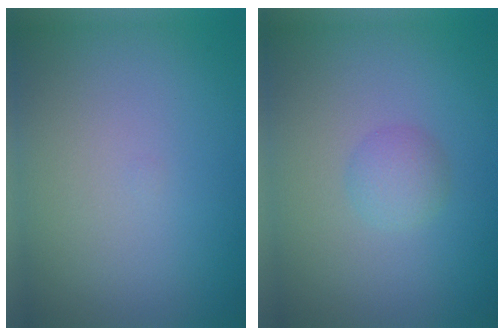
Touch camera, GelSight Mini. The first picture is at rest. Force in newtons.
{"total": 1.5, "press": 1.5, "slide": 0.1}